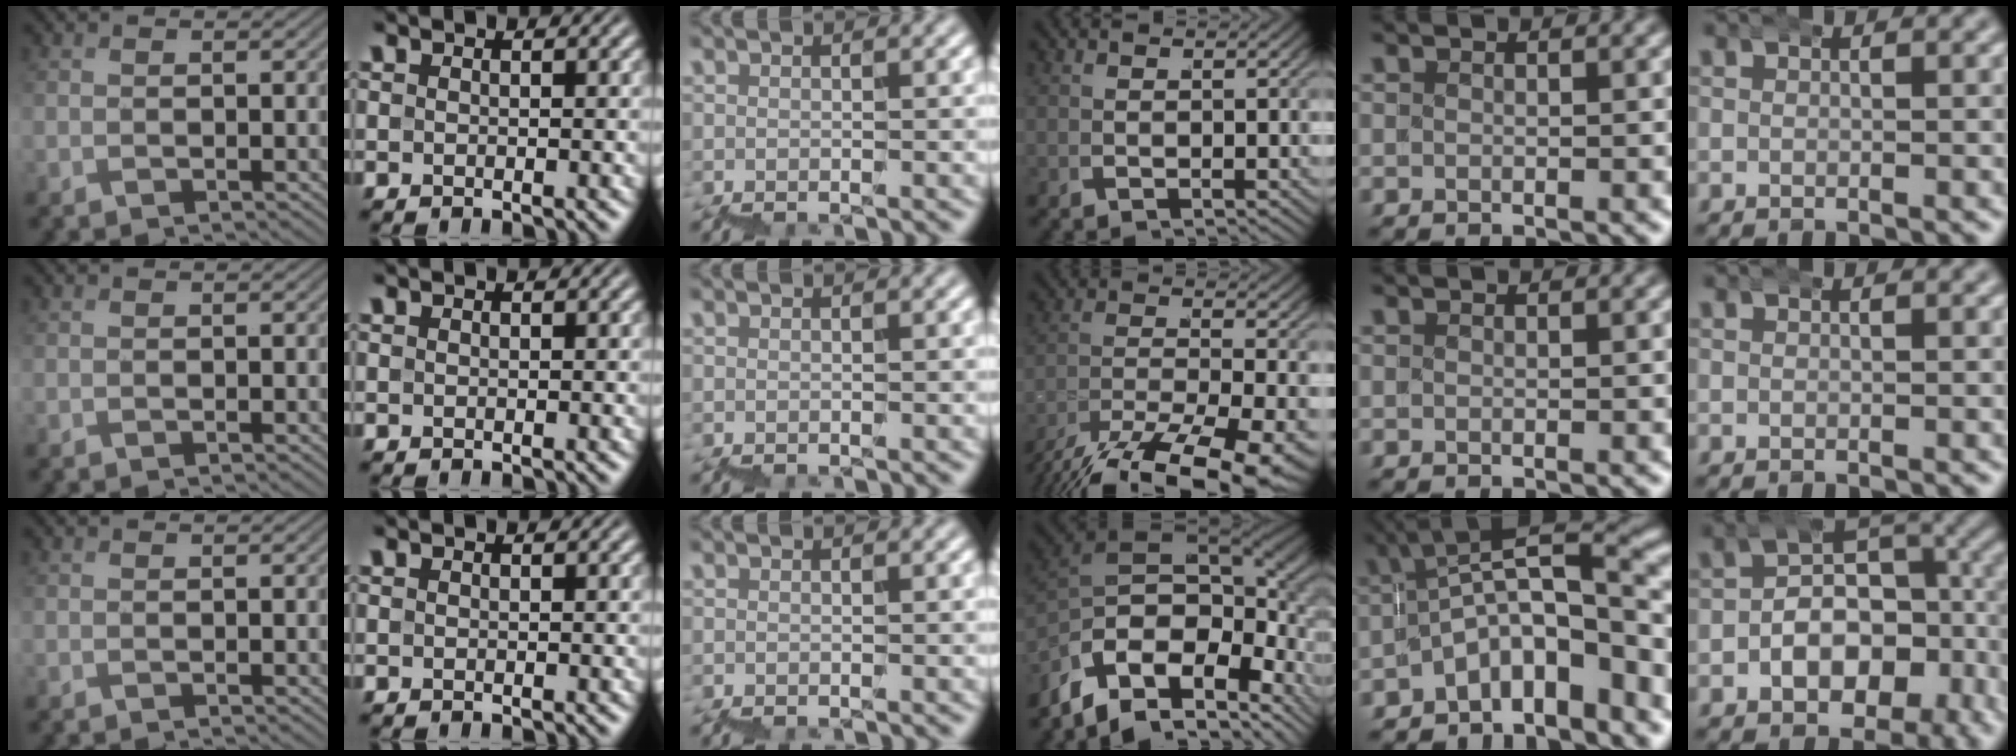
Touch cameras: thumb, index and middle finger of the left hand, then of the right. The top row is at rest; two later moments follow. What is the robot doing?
{"motion": "wrap", "object": "bubble wrap"}